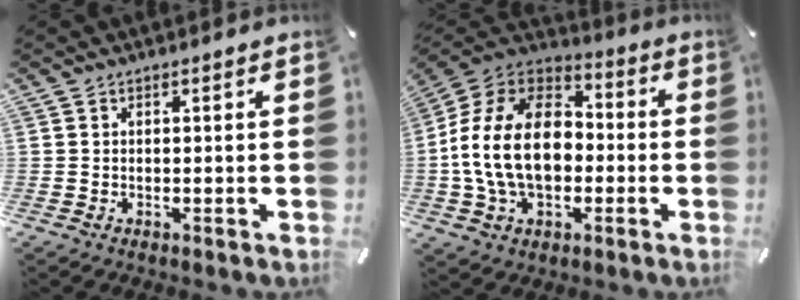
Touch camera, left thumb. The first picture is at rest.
{"total": 19.3, "force": [-2.8, 13.9, 13.1], "torque": [-0.278, 0.032, -0.051]}